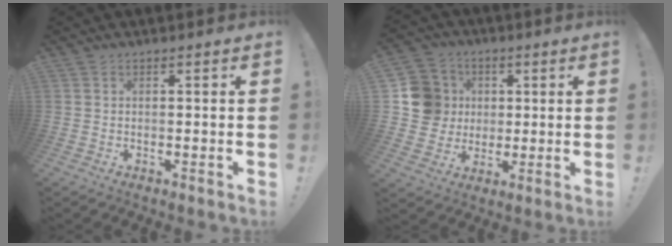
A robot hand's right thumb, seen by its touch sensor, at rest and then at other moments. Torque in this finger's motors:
{"motor_torque": [0.16, 0.12, 0.14, 0.18, 0.21]}